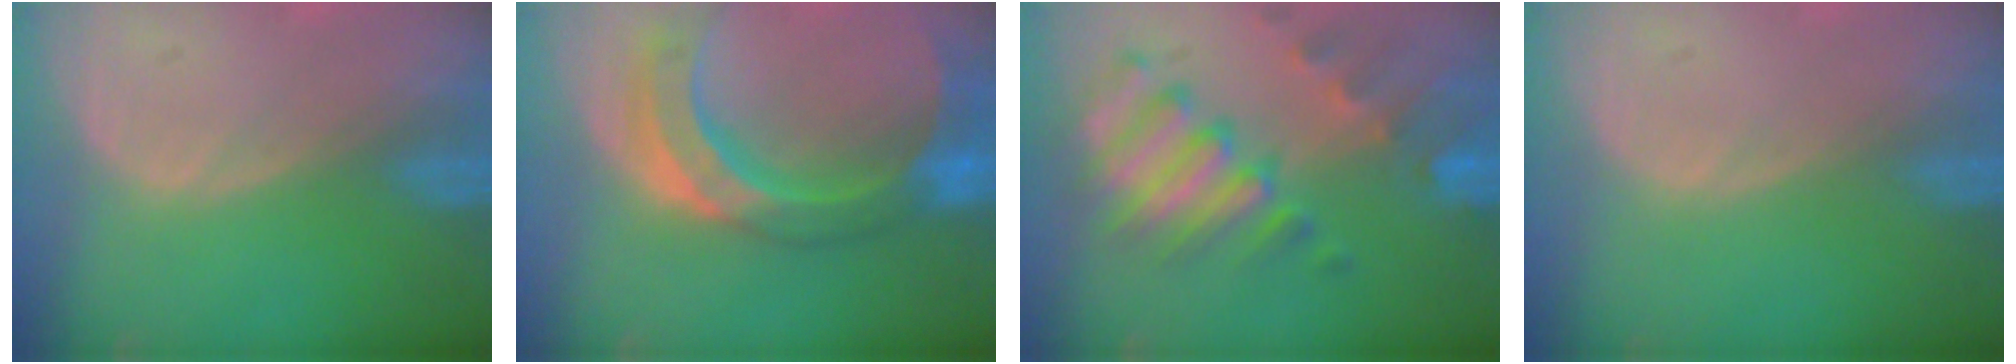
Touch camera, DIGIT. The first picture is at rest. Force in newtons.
{"total": 11.6, "press": 9.8, "slide": 6.2}
{"total": 10.5, "press": 9.1, "slide": 5.2}
{"total": 0.0}